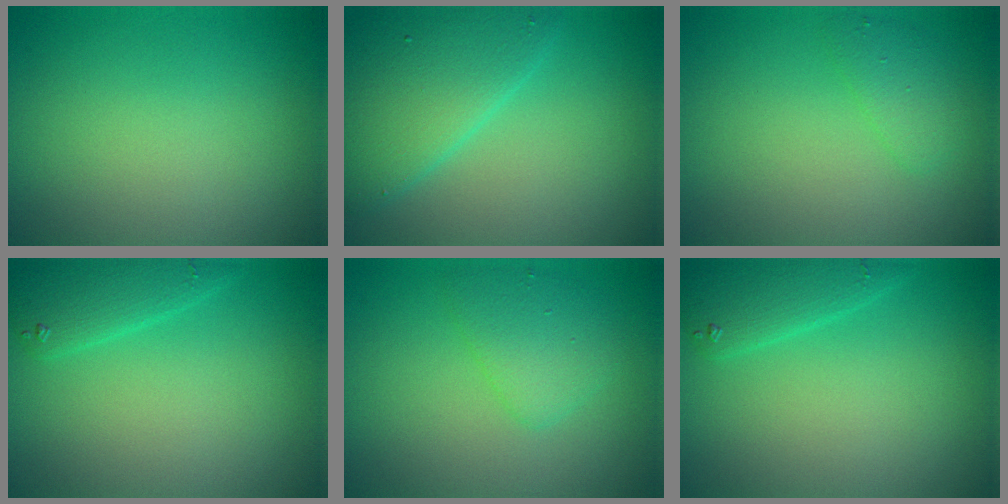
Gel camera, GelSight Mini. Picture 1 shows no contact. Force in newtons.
{"total": 5.5, "press": 5.5, "slide": 0.3}
{"total": 1.7, "press": 1.7, "slide": 0.1}
{"total": 2.9, "press": 2.9, "slide": 0.2}
{"total": 2.6, "press": 2.6, "slide": 0.1}
{"total": 2.9, "press": 2.9, "slide": 0.2}